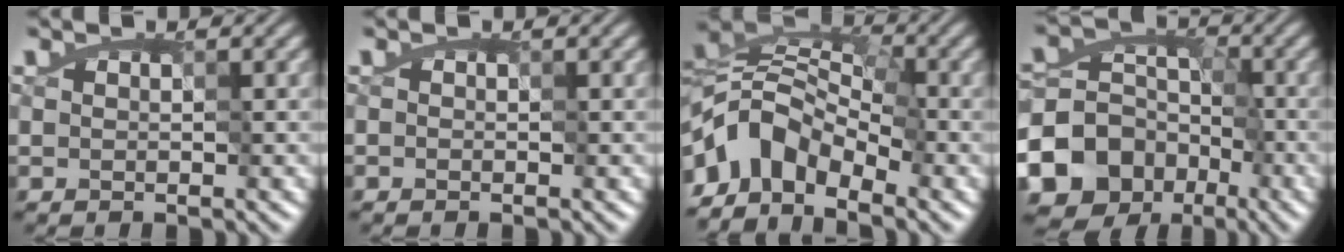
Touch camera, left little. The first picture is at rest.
{"total": 0.0}
{"total": 7.0, "force": [-5.4, 3.5, 2.7], "torque": [-0.039, 0.012, -0.116]}
{"total": 15.1, "force": [-7.7, 12.8, 2.6], "torque": [-0.062, -0.038, -0.141]}